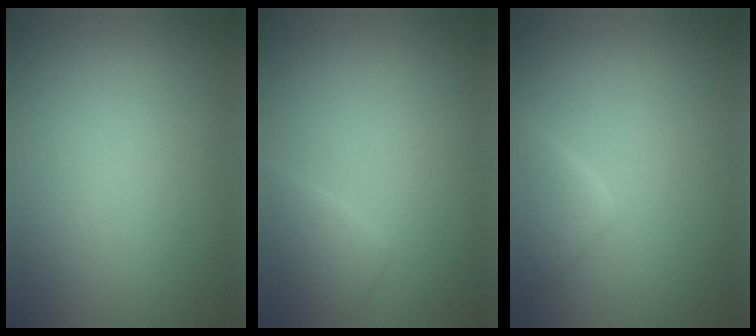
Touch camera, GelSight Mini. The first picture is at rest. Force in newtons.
{"total": 2.0, "press": 2.0, "slide": 0.1}
{"total": 2.2, "press": 2.2, "slide": 0.1}